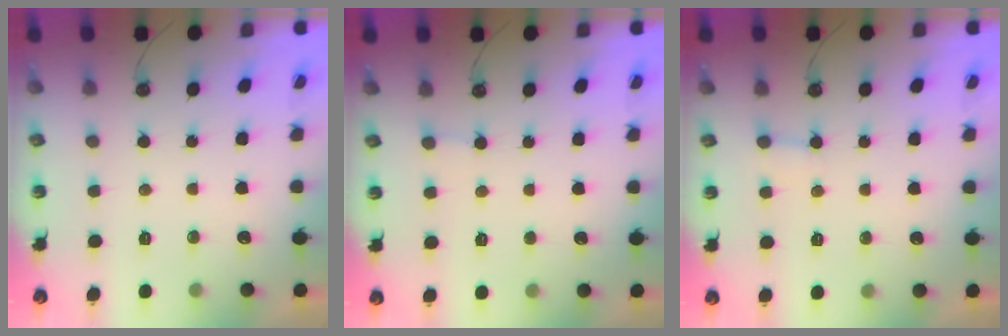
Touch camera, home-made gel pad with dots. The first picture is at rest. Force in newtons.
{"total": 1.7, "press": 1.7, "slide": 0.3}
{"total": 5.3, "press": 5.2, "slide": 0.5}